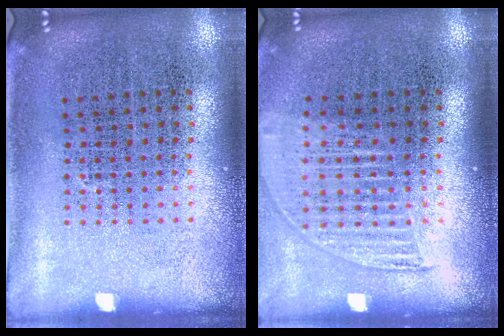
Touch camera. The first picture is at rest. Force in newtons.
{"total": 1.3, "press": 1.2, "slide": 0.6}